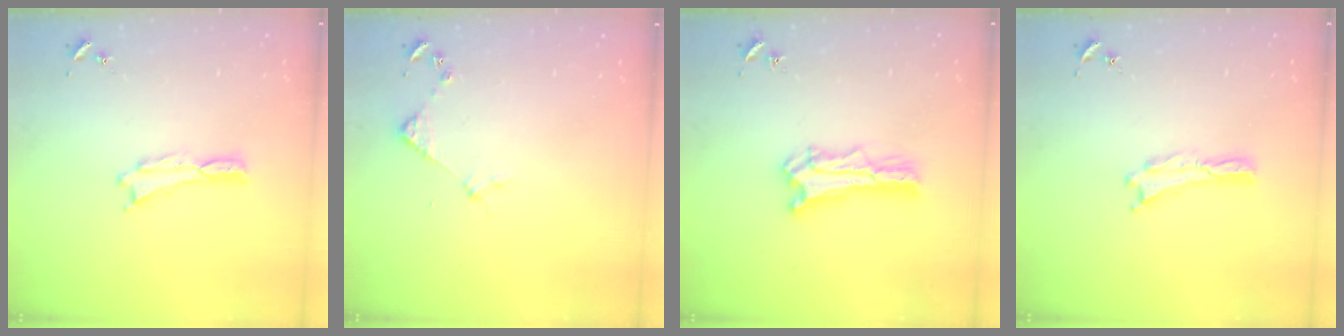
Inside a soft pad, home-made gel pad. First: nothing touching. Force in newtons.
{"total": 3.7, "press": 3.7, "slide": 0.2}
{"total": 1.4, "press": 1.4, "slide": 0.2}
{"total": 0.0}